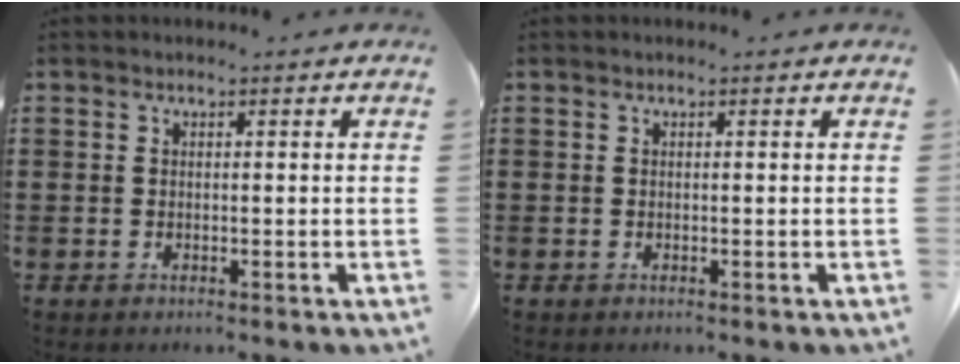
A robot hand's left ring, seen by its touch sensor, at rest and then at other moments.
{"total": 0.0}